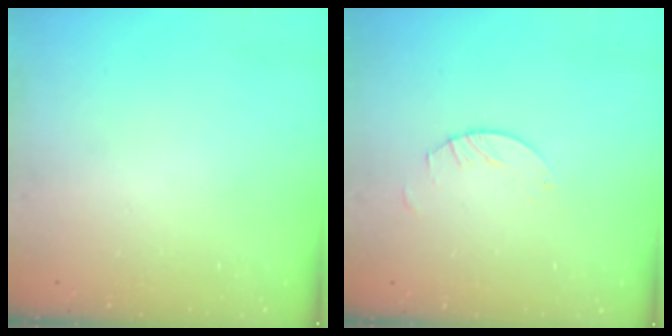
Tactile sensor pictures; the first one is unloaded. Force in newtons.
{"total": 2.5, "press": 2.5, "slide": 0.1}